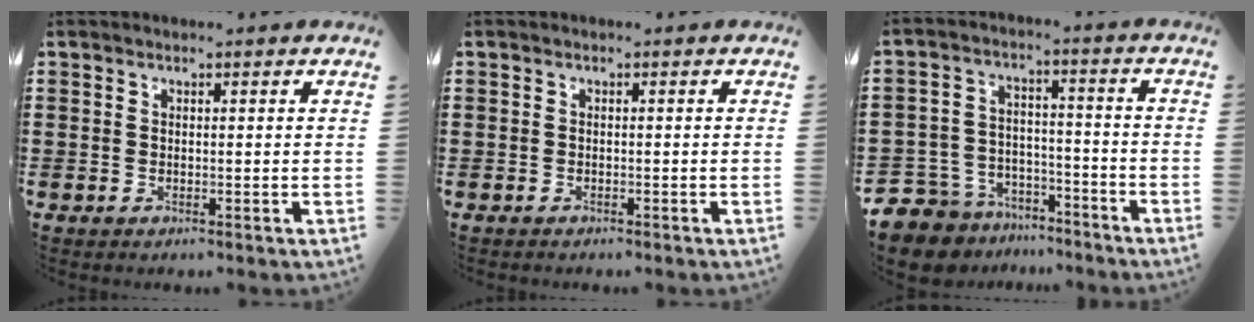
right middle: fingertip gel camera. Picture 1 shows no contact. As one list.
[{"total": 0.6, "force": [-0.5, 0.2, 0.0], "torque": [0.000, 0.002, -0.012]}, {"total": 8.2, "force": [-7.9, 2.5, 0.4], "torque": [-0.033, 0.017, -0.163]}]